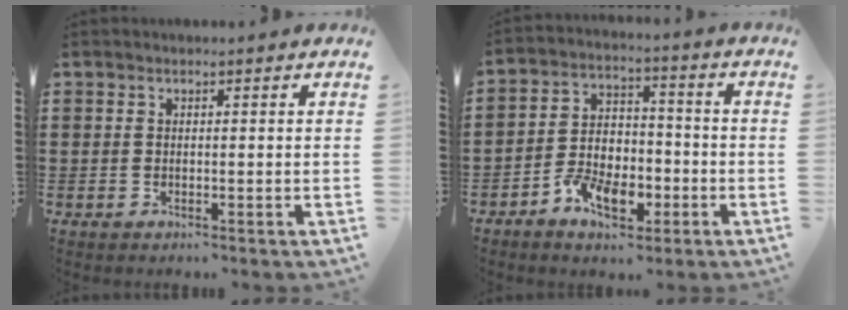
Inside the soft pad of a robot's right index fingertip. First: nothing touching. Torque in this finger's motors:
{"motor_torque": [1.25, 0.88, 0.59, 0.14]}